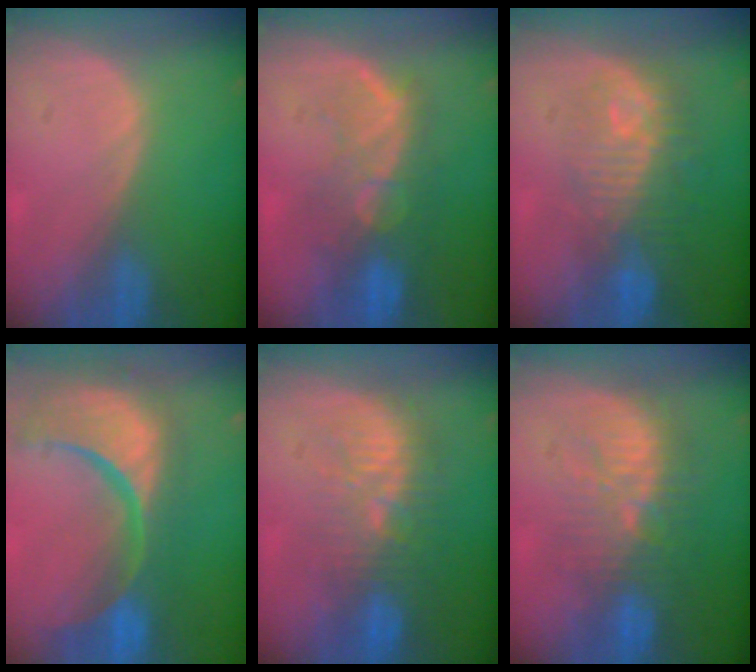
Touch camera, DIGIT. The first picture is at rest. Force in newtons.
{"total": 10.1, "press": 8.6, "slide": 5.4}
{"total": 9.7, "press": 8.9, "slide": 3.9}
{"total": 15.4, "press": 12.2, "slide": 9.5}
{"total": 9.7, "press": 9.1, "slide": 3.4}
{"total": 9.4, "press": 9.1, "slide": 2.2}